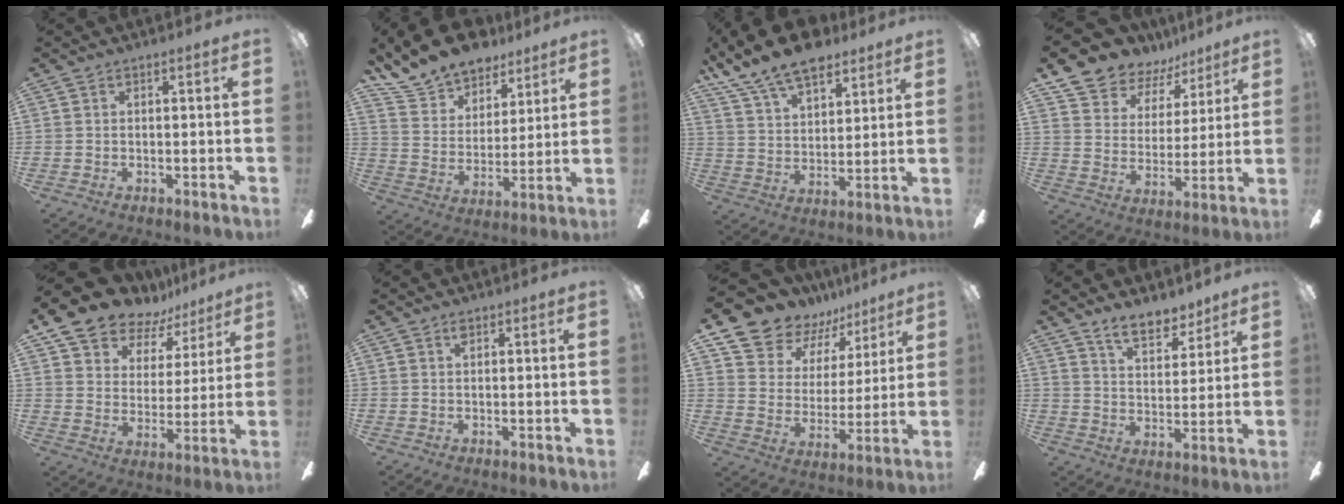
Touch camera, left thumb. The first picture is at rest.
{"total": 13.4, "force": [12.0, 5.6, 2.1], "torque": [-0.070, -0.090, 0.227]}
{"total": 14.2, "force": [10.9, 6.1, 6.8], "torque": [-0.130, -0.057, 0.198]}
{"total": 10.7, "force": [9.3, 5.1, 1.2], "torque": [-0.043, -0.079, 0.175]}
{"total": 12.6, "force": [11.1, 5.4, 2.5], "torque": [-0.067, -0.089, 0.206]}
{"total": 1.0, "force": [0.7, 0.3, 0.7], "torque": [-0.016, 0.003, 0.011]}
{"total": 10.8, "force": [9.6, 5.1, 0.4], "torque": [-0.037, -0.090, 0.179]}
{"total": 8.6, "force": [7.2, 3.3, 3.4], "torque": [-0.054, -0.037, 0.131]}